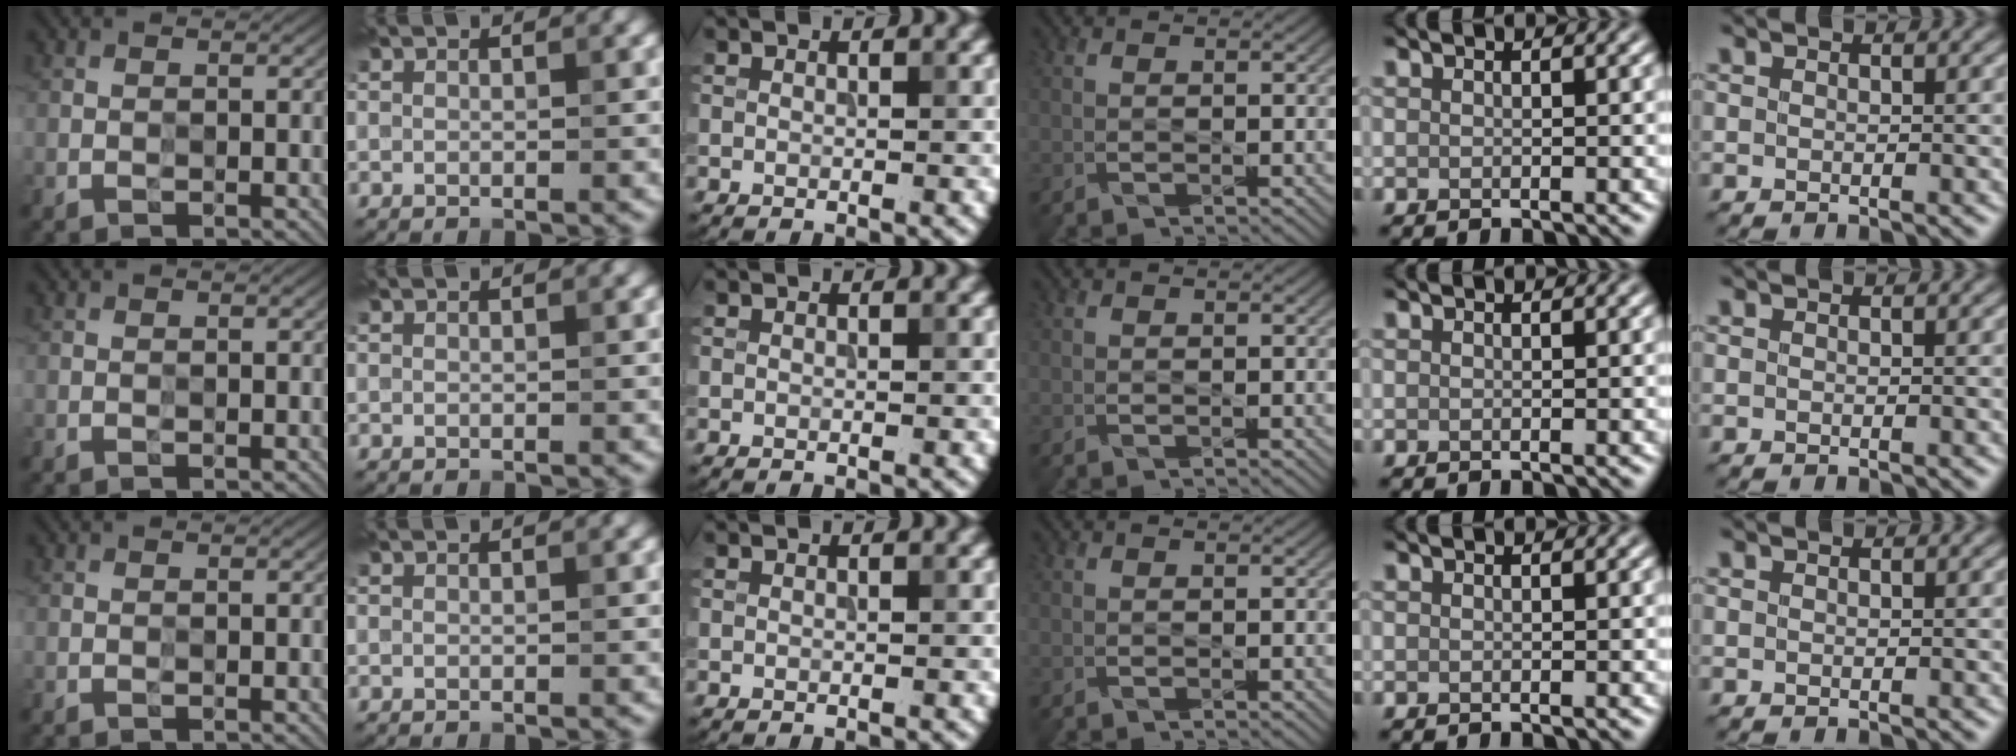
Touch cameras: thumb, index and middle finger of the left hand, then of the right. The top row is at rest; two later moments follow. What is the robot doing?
{"motion": "press", "object": "button"}